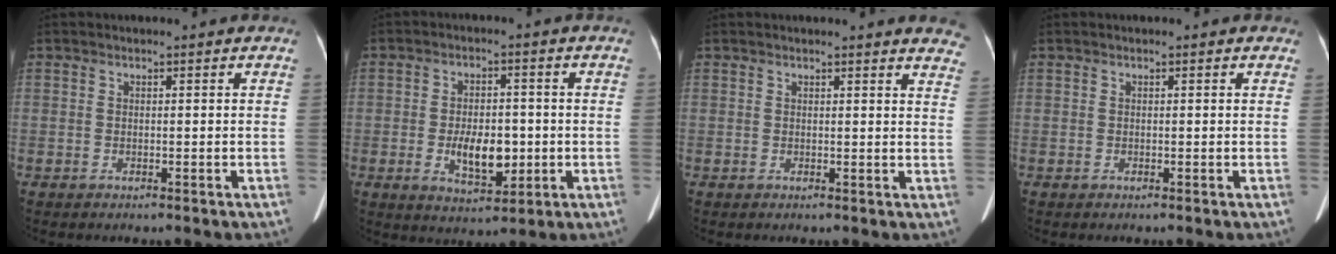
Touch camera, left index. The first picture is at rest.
{"total": 7.4, "force": [-1.5, 3.6, 6.2], "torque": [-0.113, -0.003, -0.018]}
{"total": 10.1, "force": [9.7, 1.8, 2.3], "torque": [0.008, -0.032, 0.069]}
{"total": 0.9, "force": [0.9, 0.1, 0.3], "torque": [-0.009, 0.008, 0.002]}